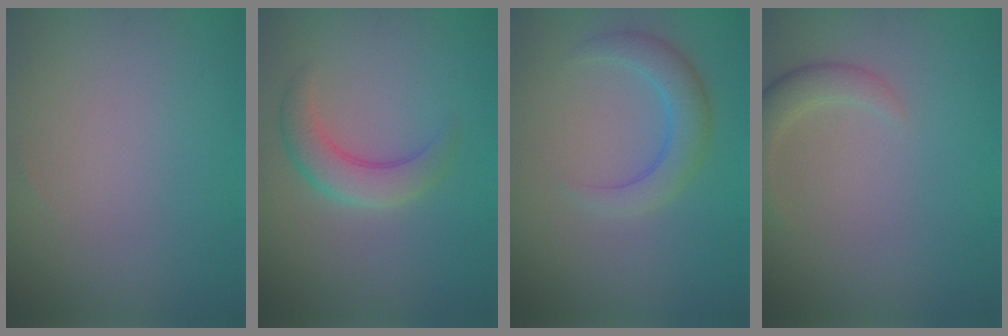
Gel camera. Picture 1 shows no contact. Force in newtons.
{"total": 3.7, "press": 3.7, "slide": 0.1}
{"total": 3.2, "press": 3.2, "slide": 0.2}
{"total": 2.5, "press": 2.5, "slide": 0.2}